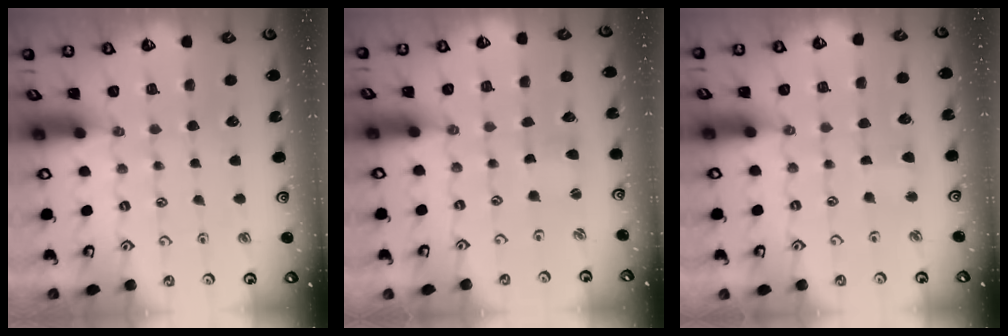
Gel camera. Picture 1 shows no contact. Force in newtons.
{"total": 0.9, "press": 0.9, "slide": 0.2}
{"total": 2.5, "press": 2.5, "slide": 0.3}